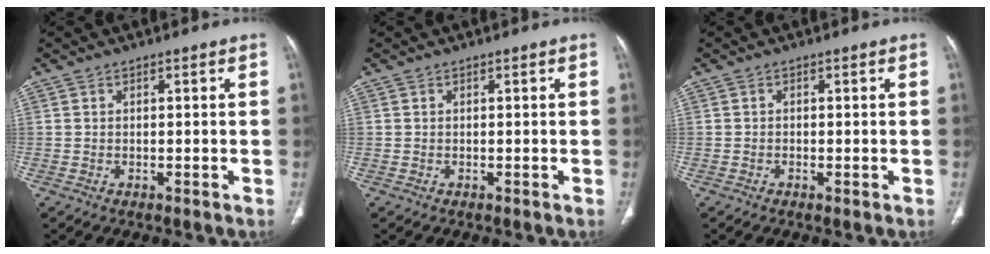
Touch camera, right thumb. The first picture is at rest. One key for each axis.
{"total": 0.0}
{"total": 0.7, "fx": -0.3, "fy": 0.4, "fz": 0.5, "tx": -0.012, "ty": -0.001, "tz": -0.005}